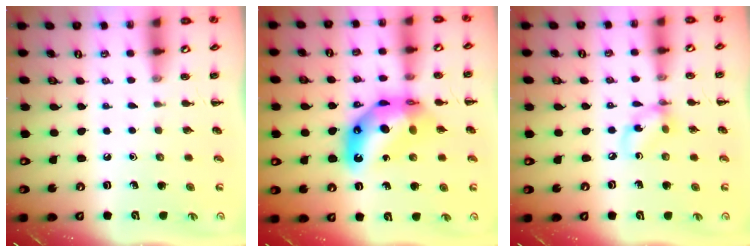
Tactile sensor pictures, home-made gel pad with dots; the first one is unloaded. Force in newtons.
{"total": 13.5, "press": 12.9, "slide": 4.2}
{"total": 6.2, "press": 6.1, "slide": 0.8}